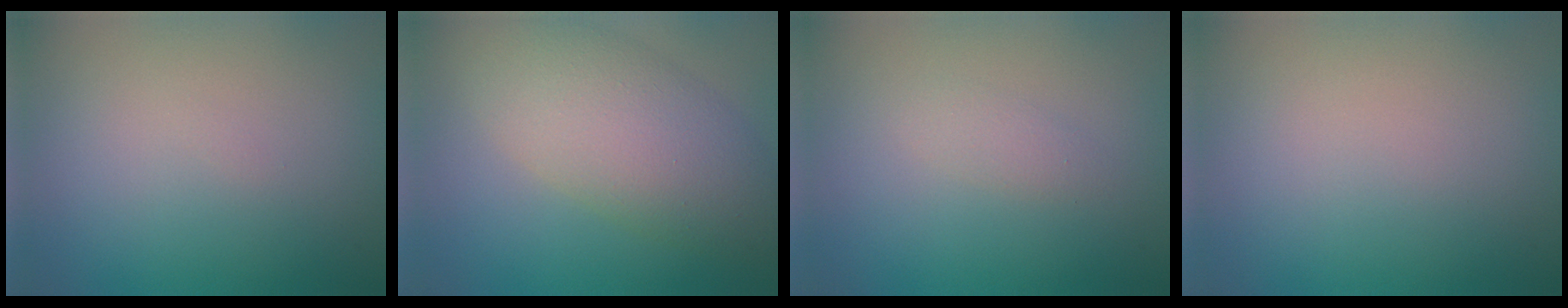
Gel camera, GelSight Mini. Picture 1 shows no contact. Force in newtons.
{"total": 7.5, "press": 7.5, "slide": 0.2}
{"total": 1.1, "press": 1.1, "slide": 0.0}
{"total": 0.0}